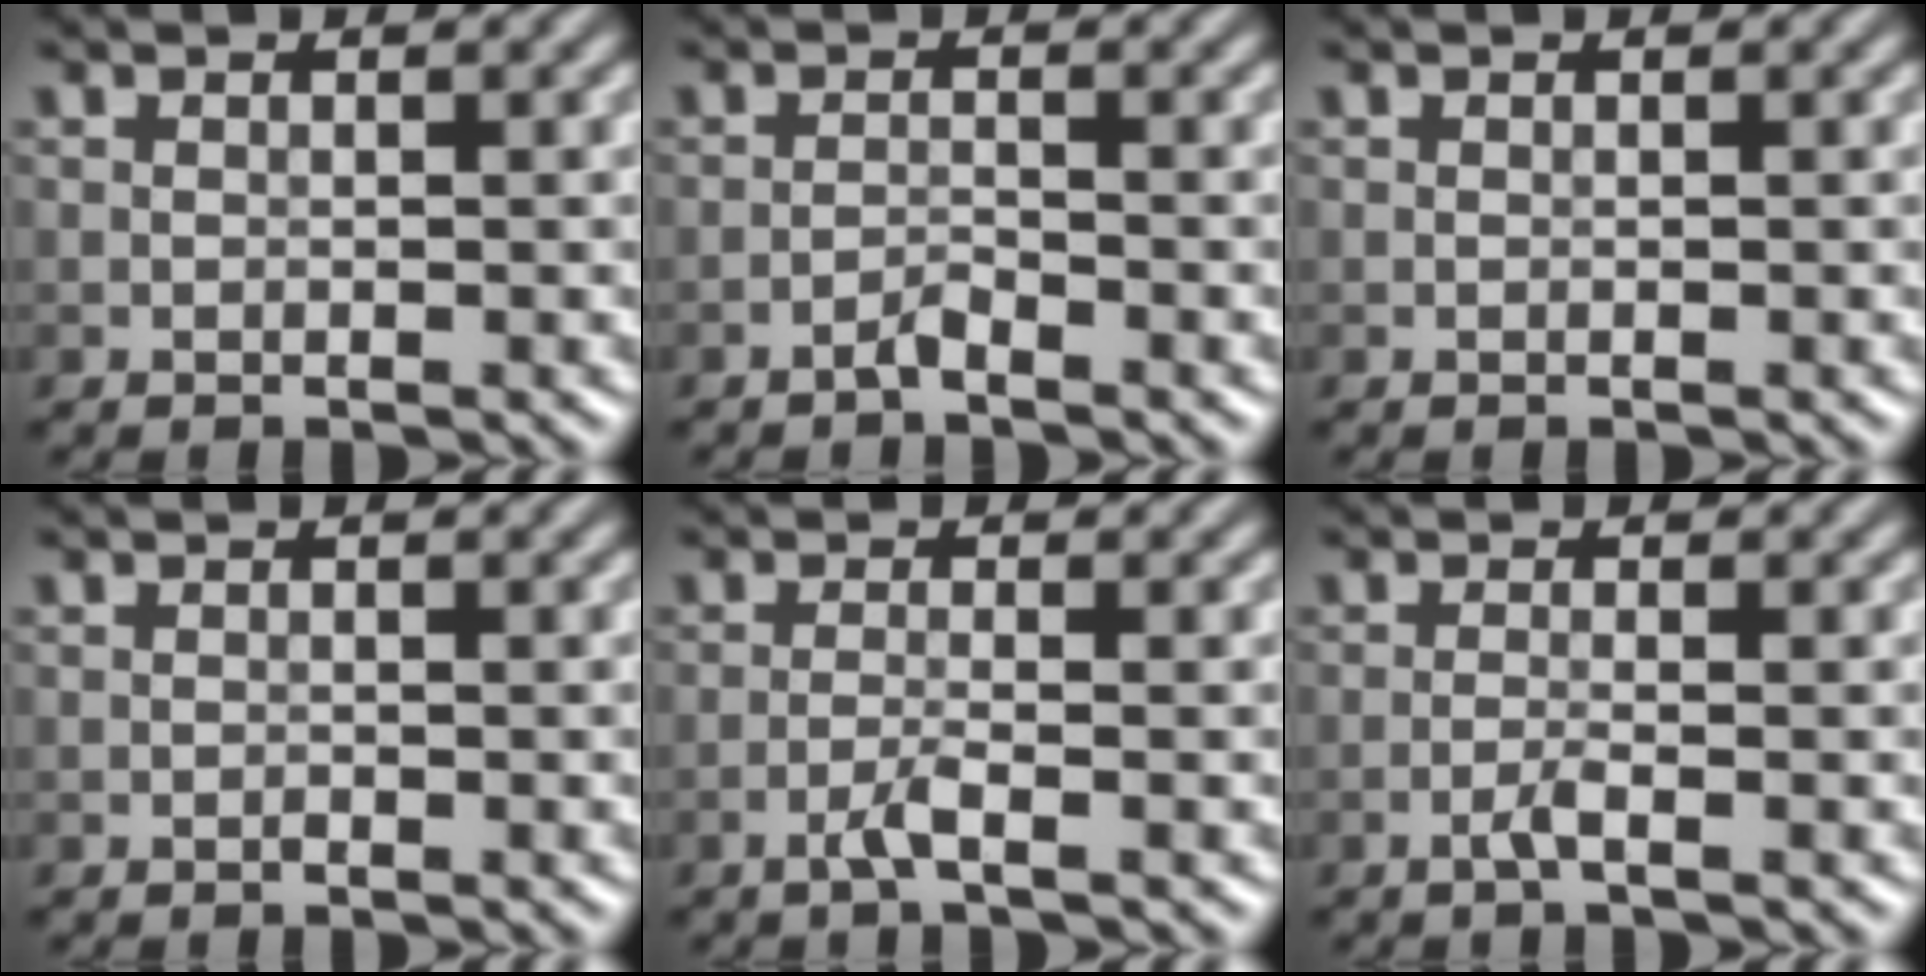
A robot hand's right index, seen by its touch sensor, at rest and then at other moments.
{"total": 1.1, "force": [-0.9, 0.0, 0.5], "torque": [-0.008, 0.005, -0.021]}
{"total": 0.0}
{"total": 0.0}
{"total": 1.6, "force": [-0.9, 0.1, 1.3], "torque": [-0.025, 0.006, -0.025]}
{"total": 1.3, "force": [-0.7, 0.1, 1.1], "torque": [-0.019, 0.005, -0.020]}